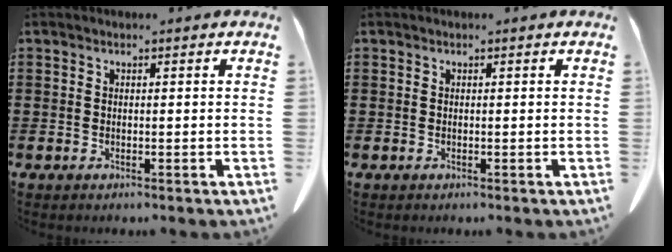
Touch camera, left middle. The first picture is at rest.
{"total": 0.0}